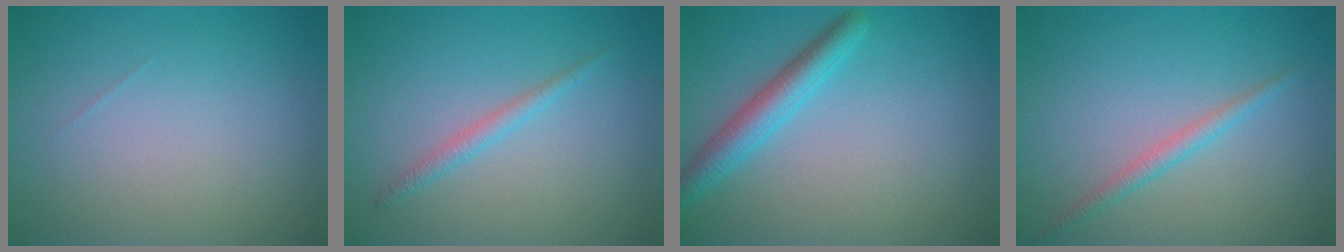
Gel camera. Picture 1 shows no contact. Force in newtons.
{"total": 1.4, "press": 1.4, "slide": 0.1}
{"total": 3.2, "press": 3.2, "slide": 0.1}
{"total": 1.5, "press": 1.5, "slide": 0.1}